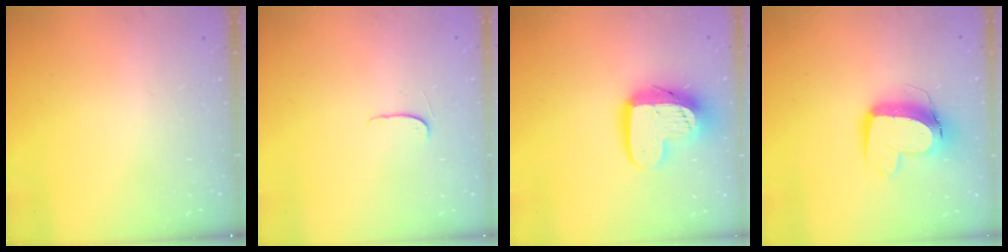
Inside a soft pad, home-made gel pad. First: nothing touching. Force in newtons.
{"total": 4.3, "press": 4.3, "slide": 0.5}
{"total": 14.4, "press": 14.3, "slide": 1.4}
{"total": 12.5, "press": 12.4, "slide": 1.5}